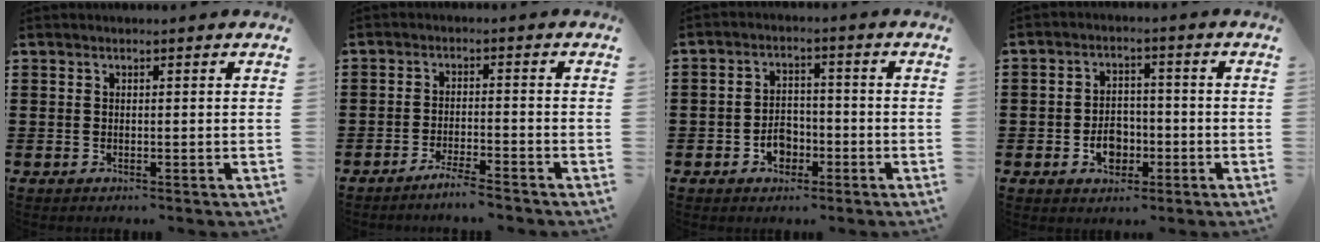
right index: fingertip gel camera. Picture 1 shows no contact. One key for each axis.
{"total": 3.6, "fx": -3.3, "fy": -0.3, "fz": 1.3, "tx": -0.030, "ty": -0.003, "tz": -0.066}
{"total": 3.8, "fx": -1.9, "fy": 2.8, "fz": 1.8, "tx": -0.028, "ty": 0.002, "tz": -0.039}
{"total": 4.5, "fx": -1.7, "fy": 3.4, "fz": 2.4, "tx": -0.039, "ty": 0.002, "tz": -0.032}